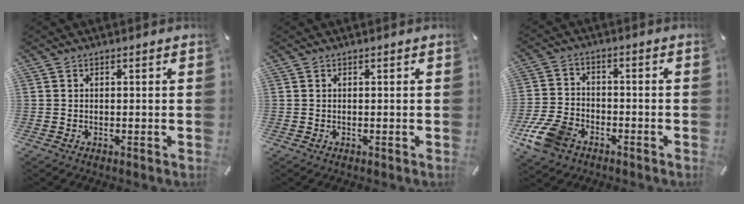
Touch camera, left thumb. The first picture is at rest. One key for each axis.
{"total": 0.0}
{"total": 10.1, "fx": -5.7, "fy": 6.7, "fz": 4.9, "tx": -0.116, "ty": 0.027, "tz": -0.107}